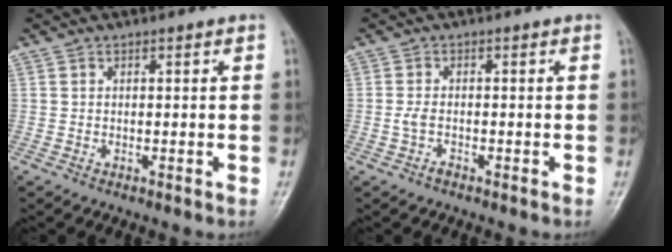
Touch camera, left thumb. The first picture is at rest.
{"total": 1.7, "force": [-0.9, 0.8, 1.2], "torque": [-0.031, 0.007, -0.019]}